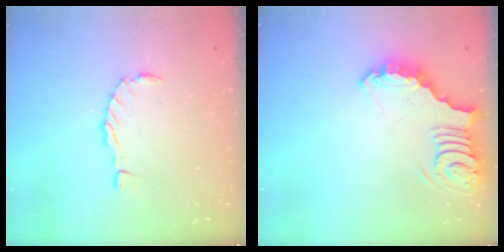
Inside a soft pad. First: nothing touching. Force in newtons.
{"total": 3.9, "press": 3.9, "slide": 0.6}